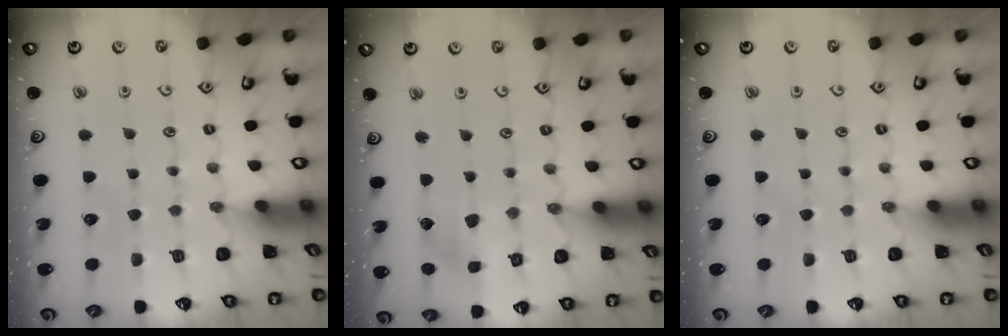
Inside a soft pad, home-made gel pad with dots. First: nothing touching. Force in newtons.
{"total": 3.8, "press": 3.8, "slide": 0.4}
{"total": 0.0}